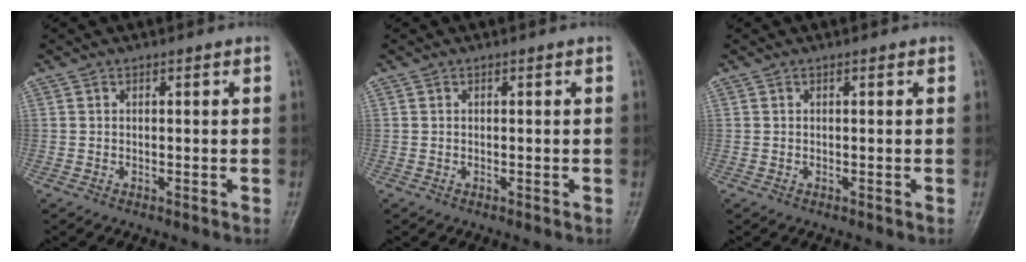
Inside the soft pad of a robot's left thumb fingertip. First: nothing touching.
{"total": 0.0}
{"total": 0.0}